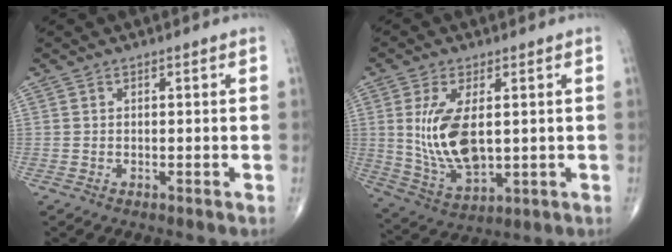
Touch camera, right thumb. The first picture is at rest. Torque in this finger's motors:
{"motor_torque": [-0.48, 0.92, 0.82, 0.53, 0.17]}